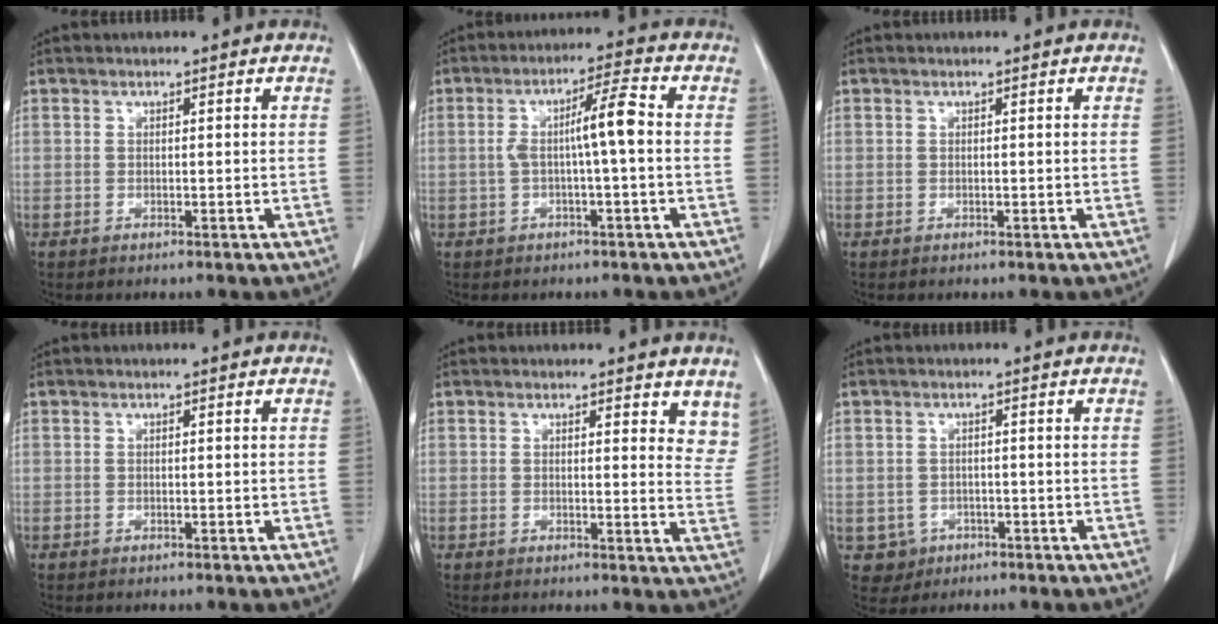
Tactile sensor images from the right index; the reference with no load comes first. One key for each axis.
{"total": 6.1, "fx": -0.1, "fy": 0.4, "fz": 6.0, "tx": -0.105, "ty": 0.020, "tz": -0.001}
{"total": 0.0}
{"total": 0.0}
{"total": 6.2, "fx": 5.4, "fy": 2.0, "fz": 2.4, "tx": -0.006, "ty": -0.026, "tz": 0.044}
{"total": 4.0, "fx": -1.4, "fy": 3.8, "fz": 0.3, "tx": -0.004, "ty": 0.008, "tz": -0.012}